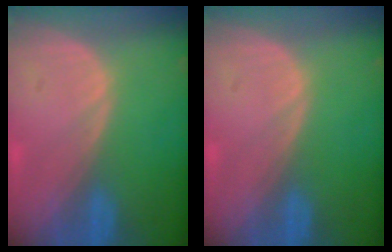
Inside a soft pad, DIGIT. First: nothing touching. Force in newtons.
{"total": 0.0}